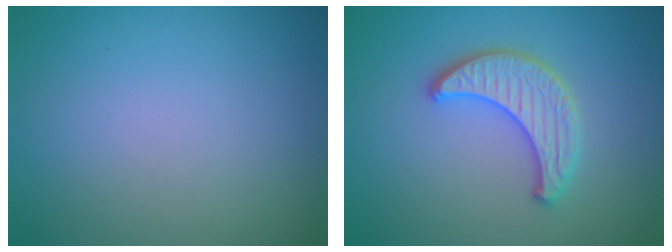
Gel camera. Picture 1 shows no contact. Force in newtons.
{"total": 3.3, "press": 3.2, "slide": 0.4}